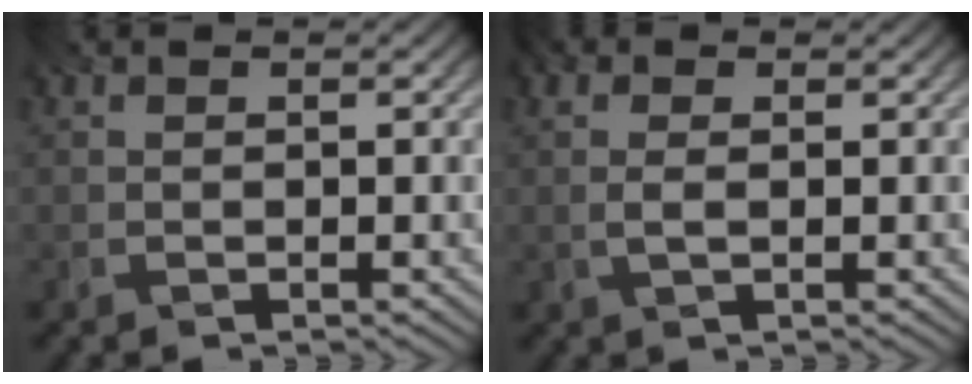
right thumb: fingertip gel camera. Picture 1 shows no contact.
{"total": 2.3, "force": [0.2, 1.1, 2.0], "torque": [-0.043, 0.004, -0.008]}